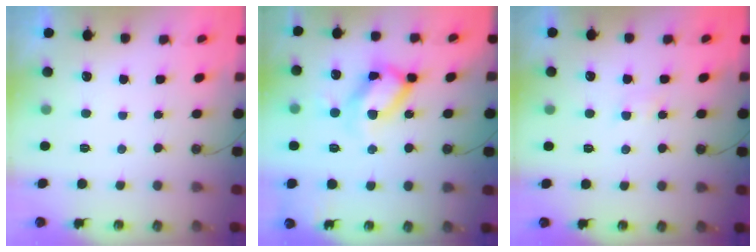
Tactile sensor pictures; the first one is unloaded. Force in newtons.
{"total": 17.9, "press": 17.8, "slide": 1.4}
{"total": 2.8, "press": 2.7, "slide": 0.5}